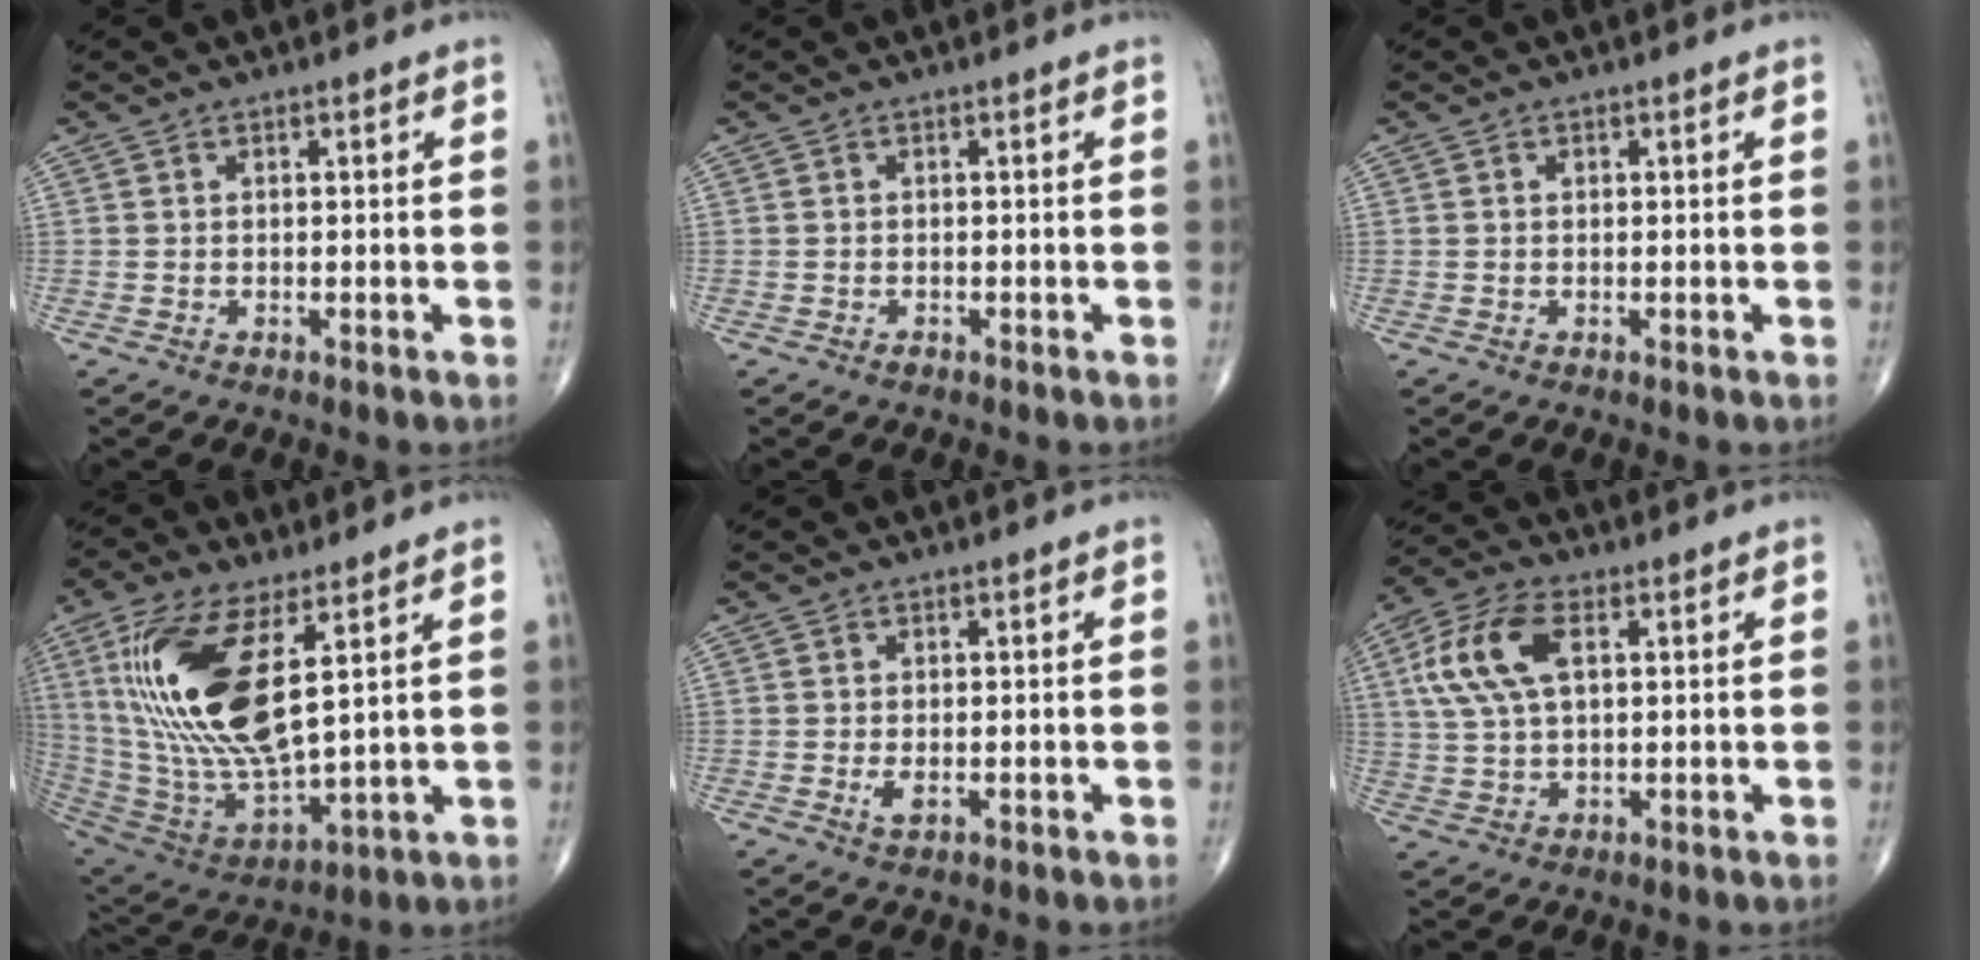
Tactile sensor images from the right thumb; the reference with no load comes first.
{"total": 0.5, "force": [-0.4, 0.2, 0.2], "torque": [-0.001, 0.000, -0.009]}
{"total": 0.0}
{"total": 22.6, "force": [6.8, 8.6, 19.8], "torque": [-0.416, -0.036, 0.137]}
{"total": 1.7, "force": [-0.3, 0.8, 1.5], "torque": [-0.032, -0.006, -0.004]}
{"total": 11.8, "force": [3.3, 6.2, 9.5], "torque": [-0.200, 0.012, 0.063]}